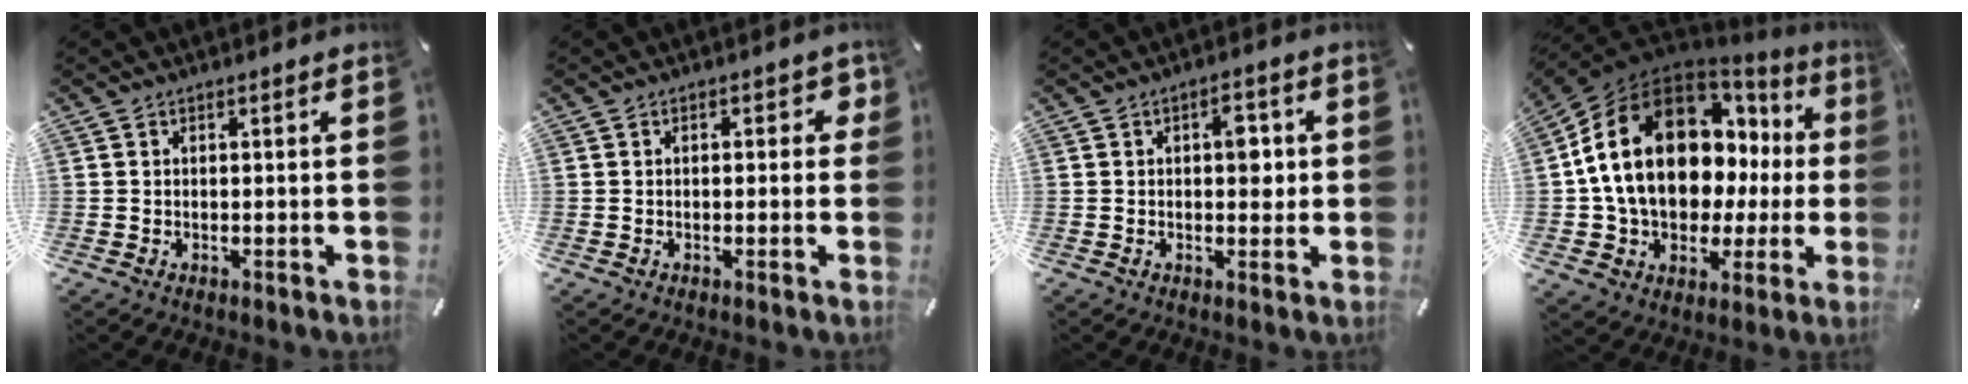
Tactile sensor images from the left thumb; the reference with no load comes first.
{"total": 2.4, "force": [0.3, 1.6, 1.8], "torque": [-0.012, 0.000, -0.003]}
{"total": 4.9, "force": [0.8, 2.9, 3.8], "torque": [-0.038, -0.004, 0.002]}
{"total": 20.6, "force": [5.0, 14.6, 13.8], "torque": [-0.258, -0.030, 0.100]}